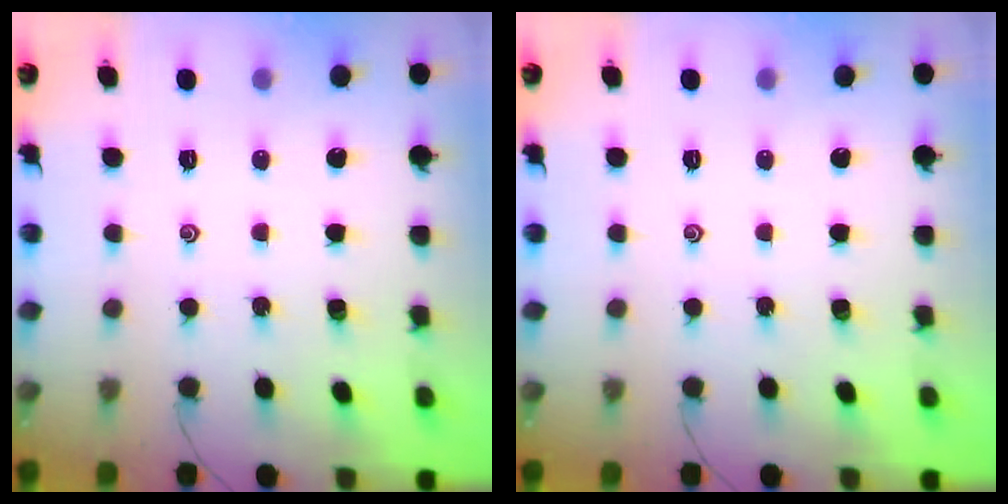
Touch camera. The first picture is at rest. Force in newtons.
{"total": 0.0}